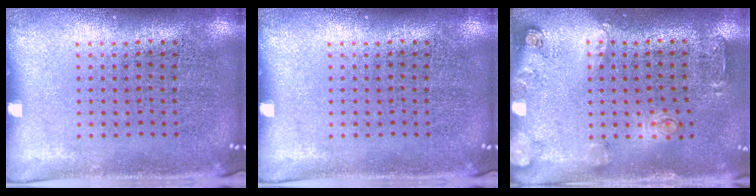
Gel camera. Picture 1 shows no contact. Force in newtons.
{"total": 0.0}
{"total": 1.8, "press": 1.4, "slide": 1.1}